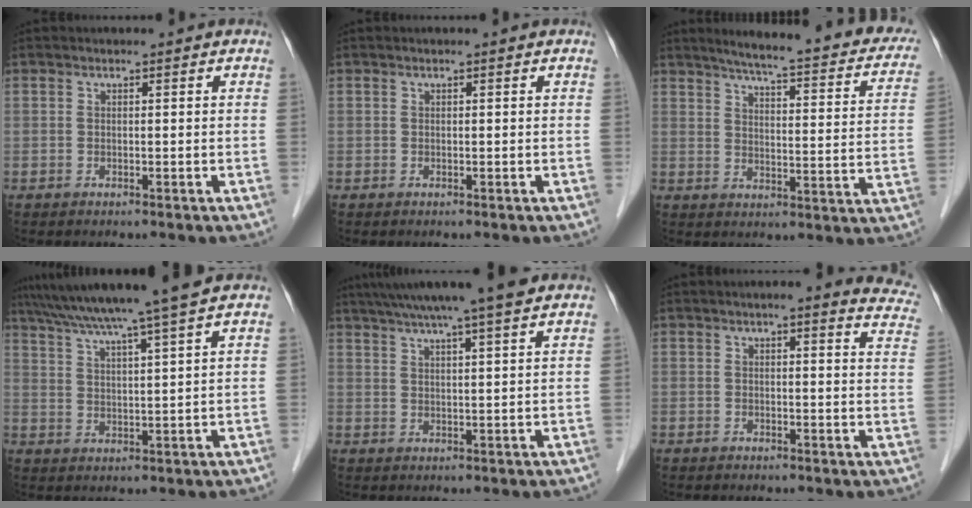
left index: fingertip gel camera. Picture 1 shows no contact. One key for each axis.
{"total": 0.0}
{"total": 23.5, "fx": 19.6, "fy": 3.4, "fz": 12.5, "tx": -0.160, "ty": -0.025, "tz": 0.227}
{"total": 12.2, "fx": 10.1, "fy": -2.2, "fz": 6.5, "tx": -0.110, "ty": 0.002, "tz": 0.153}
{"total": 11.5, "fx": 9.3, "fy": -0.5, "fz": 6.8, "tx": -0.114, "ty": 0.019, "tz": 0.128}
{"total": 11.1, "fx": 9.9, "fy": 1.9, "fz": 4.6, "tx": -0.022, "ty": -0.022, "tz": 0.079}